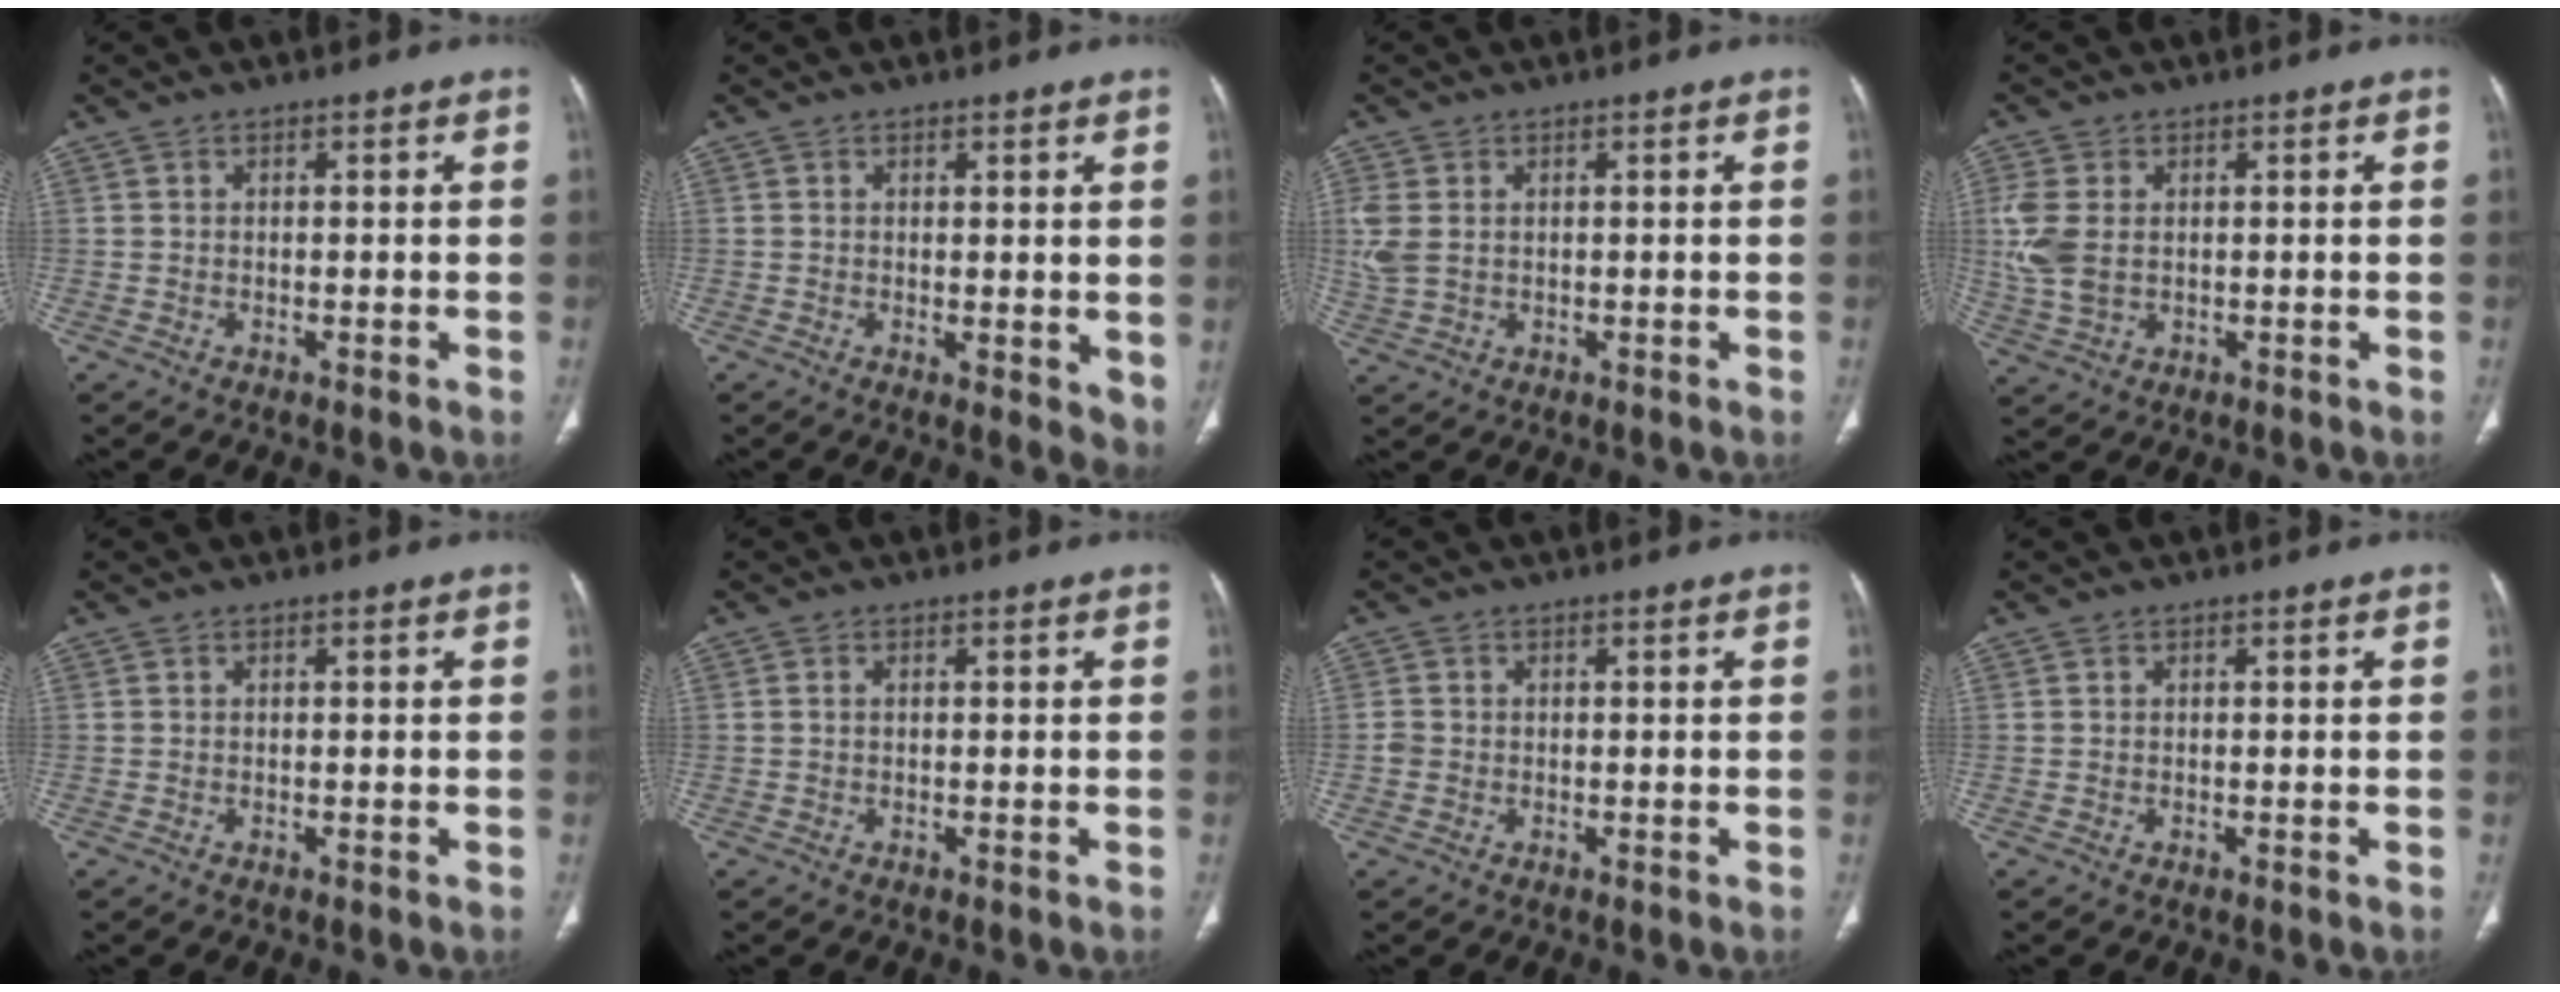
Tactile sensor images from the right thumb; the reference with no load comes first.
{"total": 4.6, "force": [0.6, 1.9, 4.1], "torque": [-0.052, -0.016, 0.011]}
{"total": 4.9, "force": [0.7, 3.5, 3.5], "torque": [-0.101, 0.004, 0.021]}
{"total": 7.0, "force": [0.8, 4.6, 5.2], "torque": [-0.134, 0.000, 0.023]}
{"total": 0.0}
{"total": 0.5, "force": [0.0, 0.4, 0.4], "torque": [-0.010, 0.000, 0.000]}
{"total": 1.7, "force": [-0.2, 1.5, 0.7], "torque": [-0.011, 0.003, -0.006]}
{"total": 0.0}